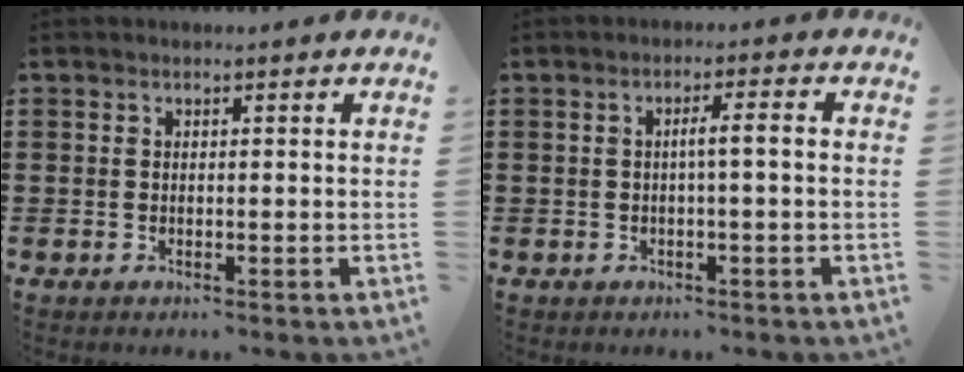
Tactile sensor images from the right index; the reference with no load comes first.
{"total": 2.7, "force": [-0.4, -0.4, 2.6], "torque": [-0.044, -0.004, -0.011]}